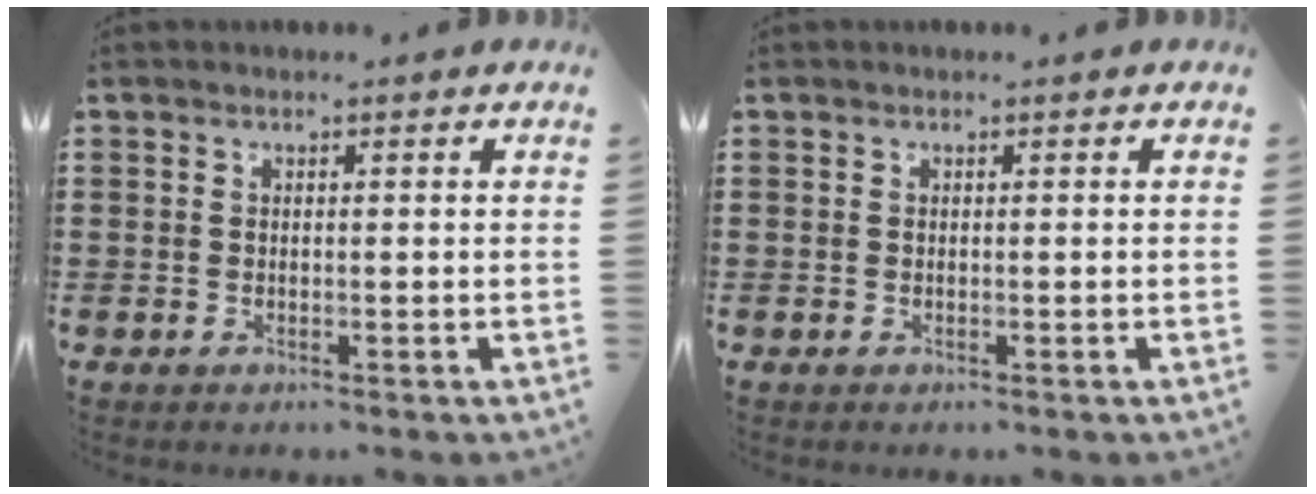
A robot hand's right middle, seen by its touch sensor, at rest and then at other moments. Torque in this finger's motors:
{"motor_torque": [0.00, 0.00, 0.00, 0.00]}